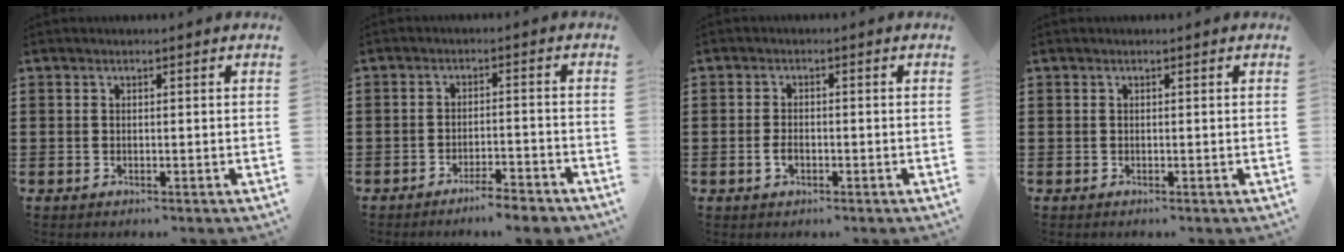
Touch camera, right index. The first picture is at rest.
{"total": 3.6, "force": [-3.4, 0.0, 1.2], "torque": [-0.021, 0.000, -0.068]}
{"total": 1.9, "force": [-0.7, 1.0, 1.4], "torque": [-0.028, 0.000, -0.013]}
{"total": 0.0}